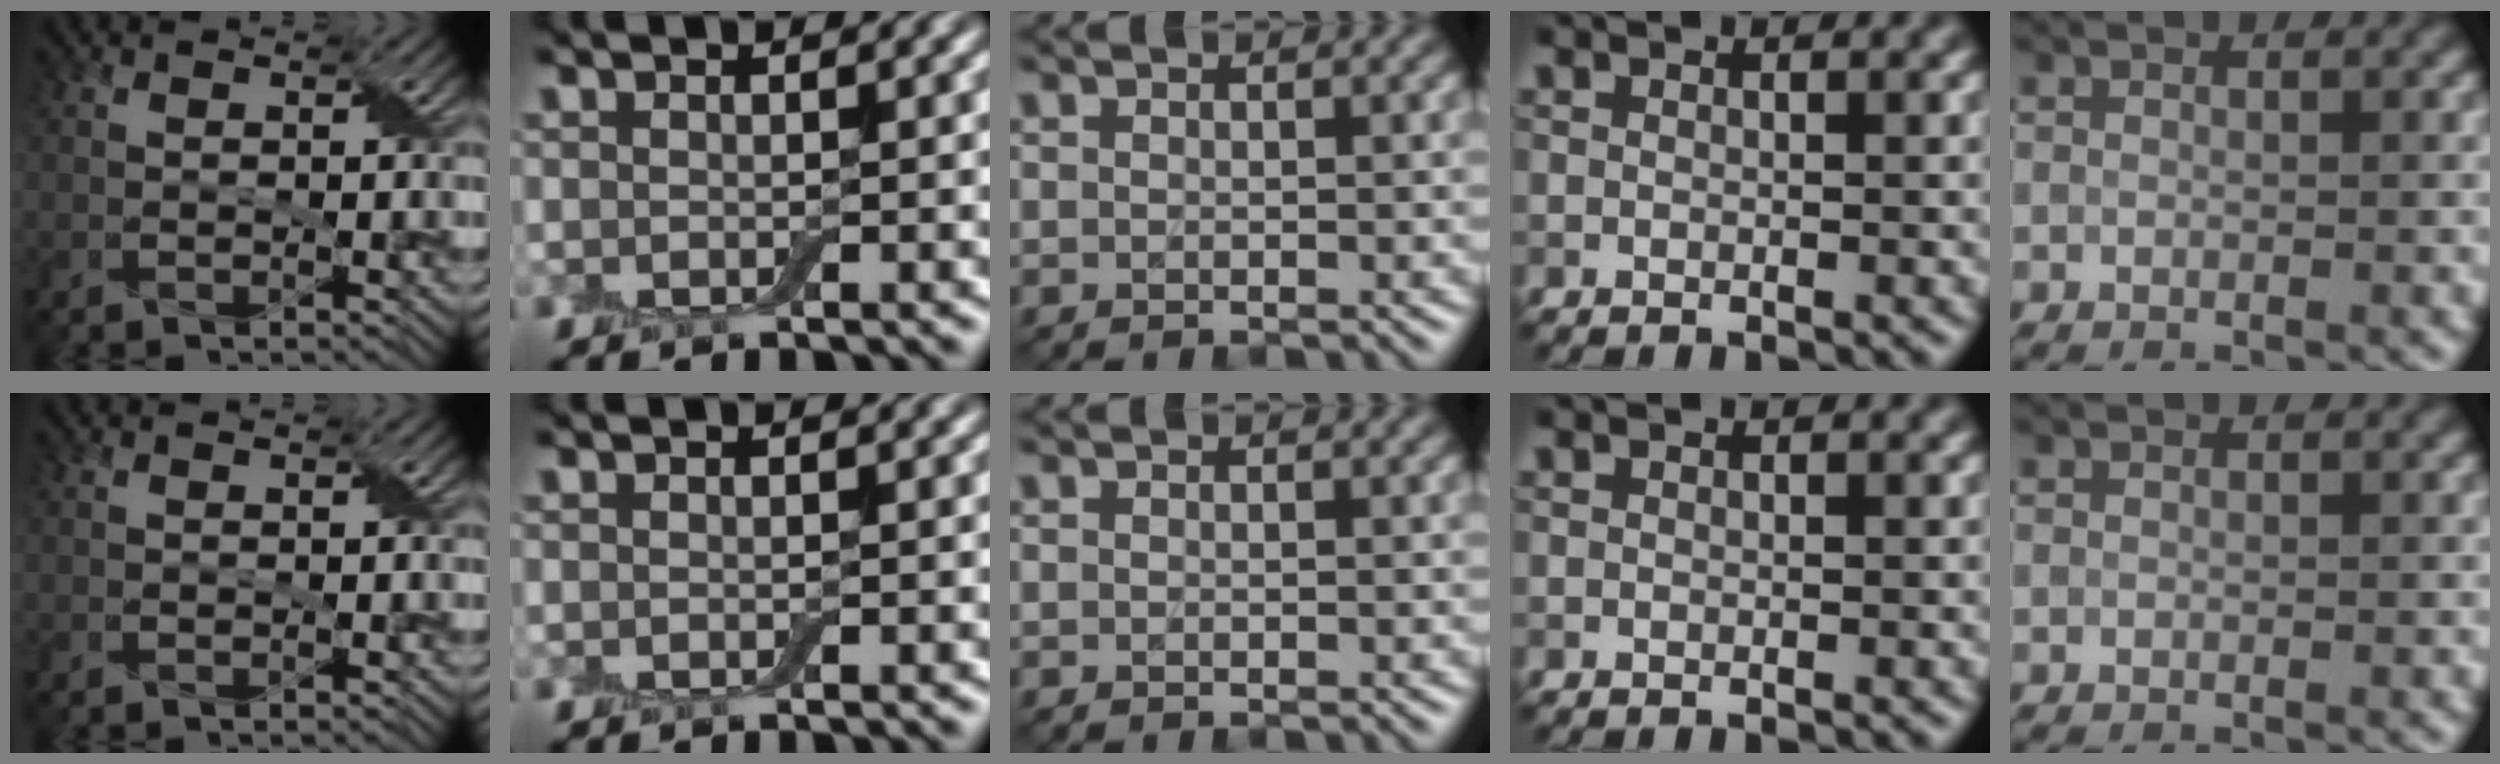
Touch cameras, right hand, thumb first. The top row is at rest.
{}